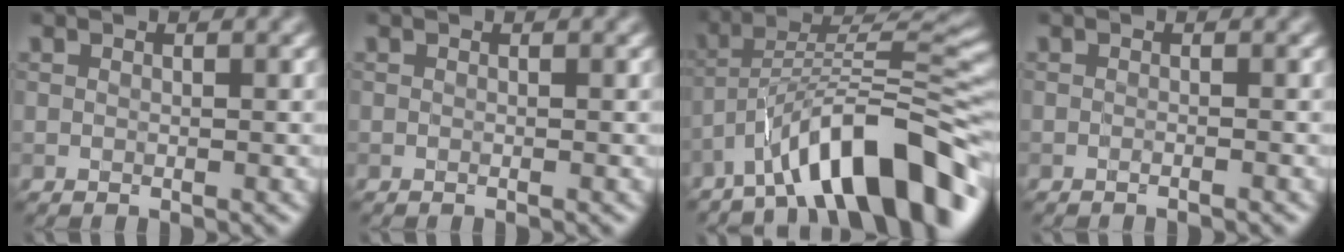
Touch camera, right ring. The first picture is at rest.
{"total": 0.0}
{"total": 11.6, "force": [-7.3, 3.0, 8.5], "torque": [-0.111, 0.030, -0.126]}
{"total": 0.7, "force": [-0.5, 0.1, 0.4], "torque": [-0.005, -0.001, -0.014]}